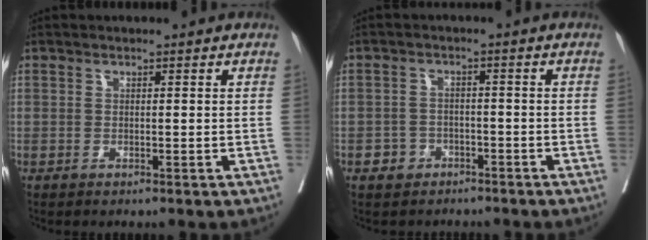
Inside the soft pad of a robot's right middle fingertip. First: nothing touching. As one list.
[{"total": 3.2, "force": [-2.0, 2.5, 0.3], "torque": [-0.014, 0.009, -0.031]}]